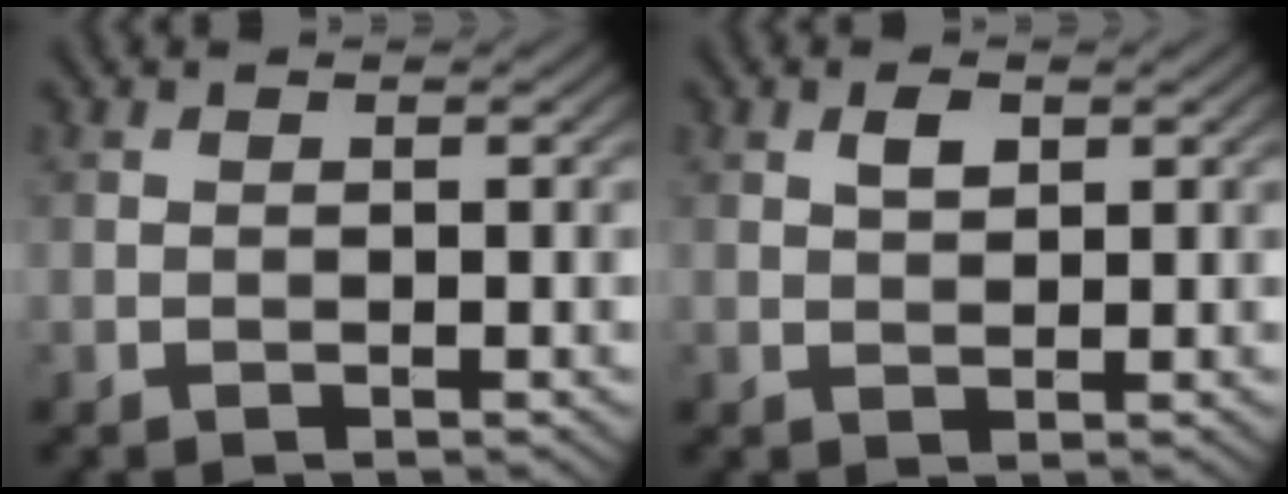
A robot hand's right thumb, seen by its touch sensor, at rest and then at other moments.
{"total": 1.8, "force": [0.8, 1.0, 1.3], "torque": [-0.025, 0.001, 0.016]}